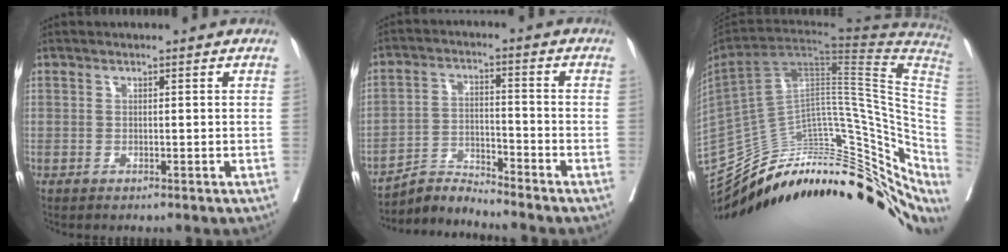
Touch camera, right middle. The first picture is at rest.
{"total": 5.7, "force": [-5.5, -1.2, -0.8], "torque": [0.007, -0.005, -0.102]}
{"total": 34.9, "force": [-22.7, 12.8, 23.2], "torque": [-0.296, 0.020, -0.323]}